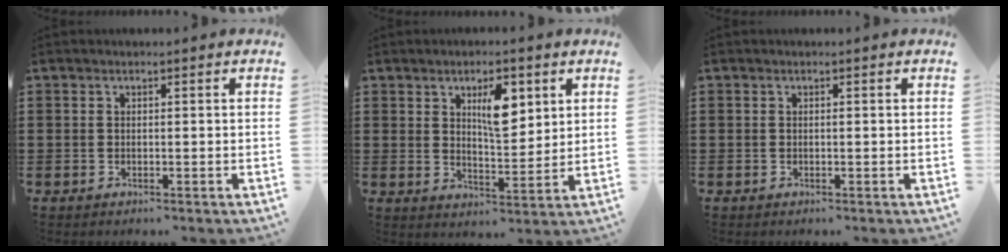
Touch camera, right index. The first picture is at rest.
{"total": 6.9, "force": [2.9, 2.9, 5.6], "torque": [-0.087, -0.005, 0.043]}
{"total": 0.0}